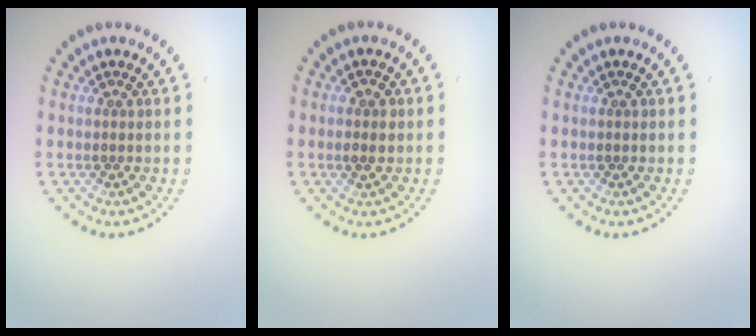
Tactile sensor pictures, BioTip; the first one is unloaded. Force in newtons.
{"total": 1.5, "press": 1.5, "slide": 0.0}
{"total": 0.0}